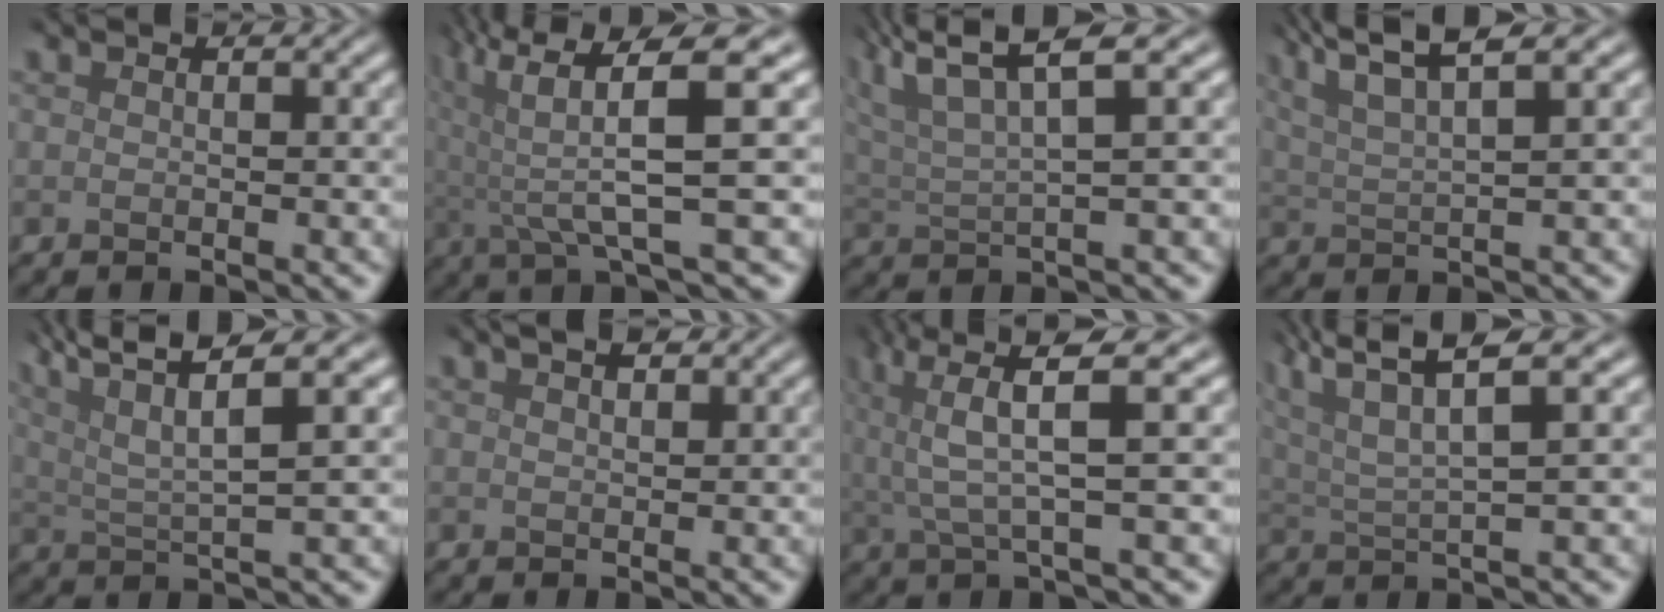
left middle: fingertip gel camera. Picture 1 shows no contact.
{"total": 7.6, "force": [2.4, 1.1, 7.1], "torque": [-0.120, 0.007, 0.036]}
{"total": 7.8, "force": [4.5, 1.9, 6.1], "torque": [-0.112, 0.019, 0.079]}
{"total": 6.7, "force": [4.2, 1.5, 5.0], "torque": [-0.077, 0.022, 0.062]}
{"total": 8.6, "force": [4.6, 2.0, 7.0], "torque": [-0.114, 0.023, 0.072]}
{"total": 2.1, "force": [1.5, 0.9, 1.2], "torque": [-0.013, 0.000, 0.021]}
{"total": 5.9, "force": [2.5, 1.1, 5.2], "torque": [-0.108, 0.014, 0.044]}
{"total": 8.6, "force": [4.5, 2.4, 6.8], "torque": [-0.122, 0.022, 0.077]}